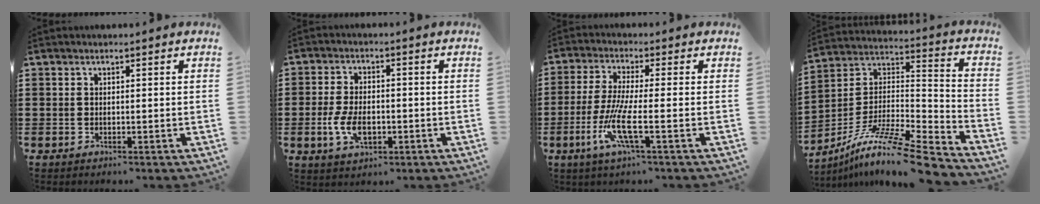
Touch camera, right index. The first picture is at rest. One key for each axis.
{"total": 5.8, "fx": -1.4, "fy": 3.1, "fz": 4.7, "tx": -0.104, "ty": -0.003, "tz": -0.026}
{"total": 8.0, "fx": -2.6, "fy": 0.9, "fz": 7.4, "tx": -0.174, "ty": -0.020, "tz": -0.059}
{"total": 12.6, "fx": -9.8, "fy": 0.5, "fz": 7.9, "tx": -0.134, "ty": 0.007, "tz": -0.185}